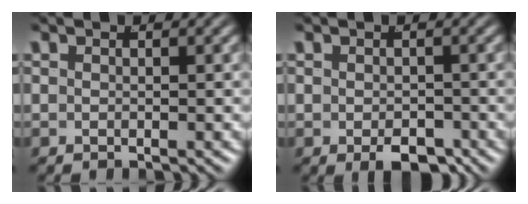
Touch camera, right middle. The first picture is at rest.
{"total": 2.5, "force": [-1.7, 0.9, 1.6], "torque": [-0.023, -0.020, -0.018]}